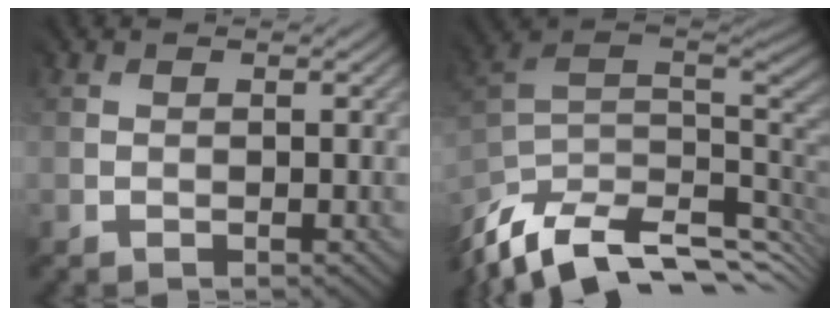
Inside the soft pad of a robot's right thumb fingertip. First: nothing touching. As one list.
[{"total": 10.1, "force": [-4.6, 4.6, 7.7], "torque": [-0.199, -0.015, -0.070]}]